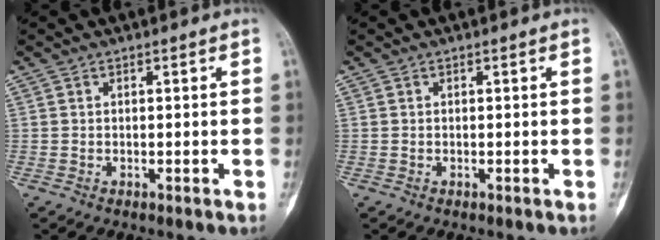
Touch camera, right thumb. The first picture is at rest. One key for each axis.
{"total": 0.0}